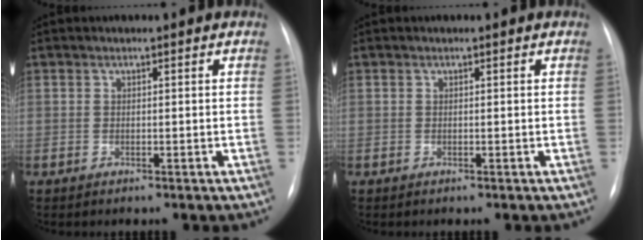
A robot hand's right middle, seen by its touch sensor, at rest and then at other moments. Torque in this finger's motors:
{"motor_torque": [-0.24, -0.05, -0.03, 0.00]}